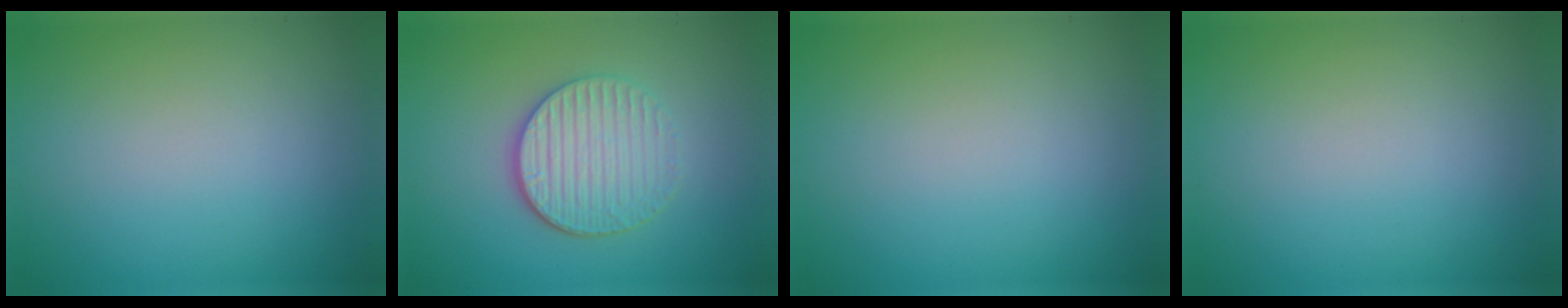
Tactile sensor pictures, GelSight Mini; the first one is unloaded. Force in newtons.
{"total": 4.3, "press": 3.5, "slide": 2.5}
{"total": 0.0}
{"total": 0.0}